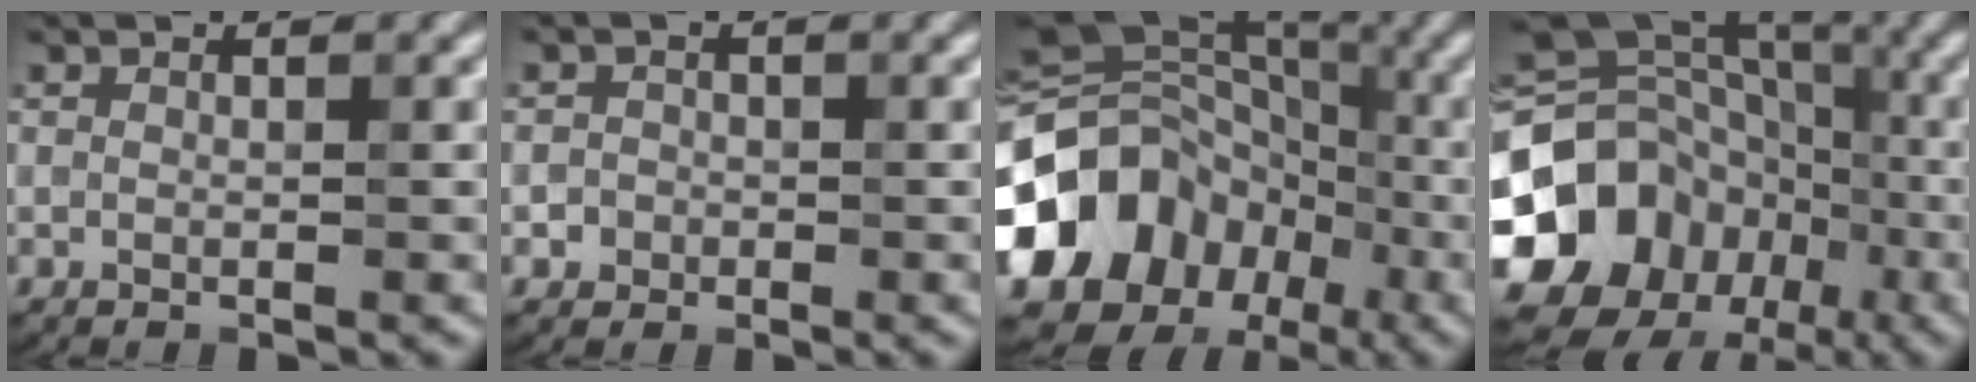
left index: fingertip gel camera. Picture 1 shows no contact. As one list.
[{"total": 1.3, "force": [-0.4, 1.2, 0.1], "torque": [0.019, 0.000, -0.010]}, {"total": 15.2, "force": [-4.2, 12.5, 7.5], "torque": [-0.169, 0.015, -0.093]}, {"total": 20.5, "force": [-7.1, 17.7, 7.4], "torque": [-0.155, -0.016, -0.135]}]